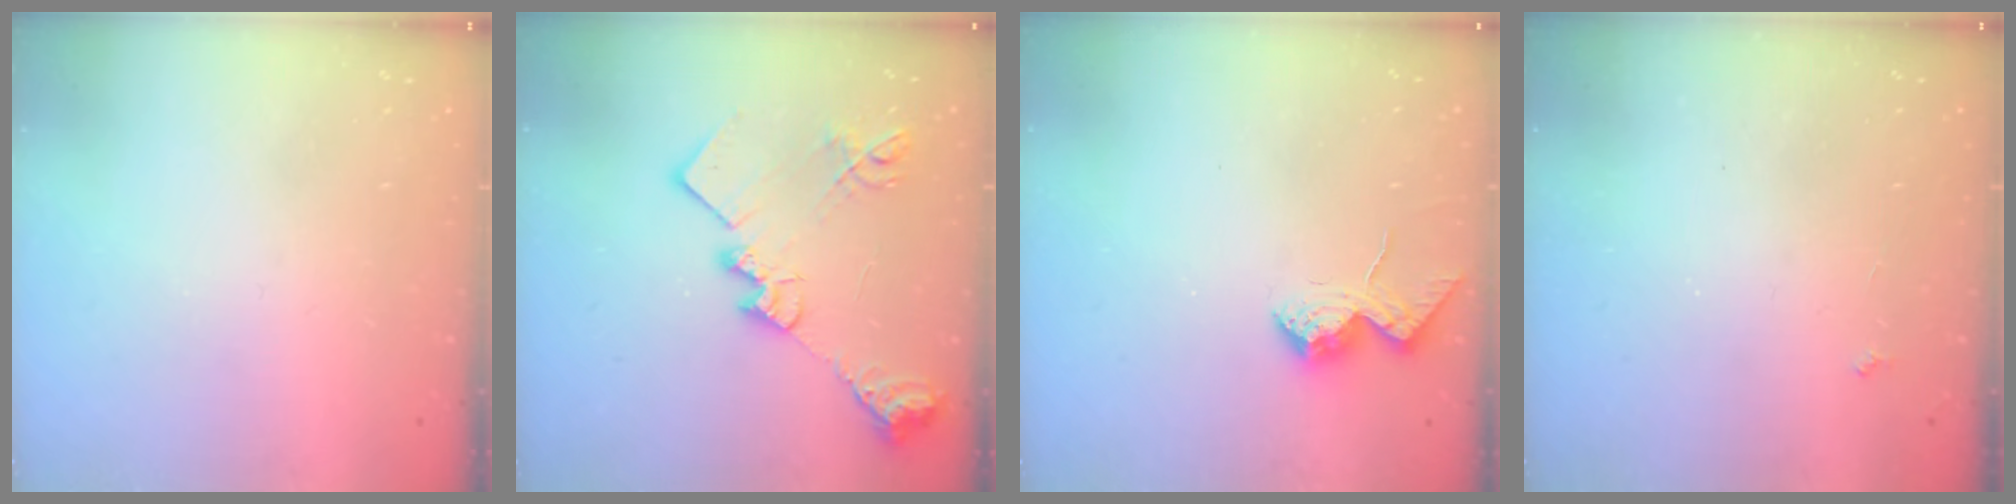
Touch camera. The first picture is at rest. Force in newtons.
{"total": 18.5, "press": 18.4, "slide": 1.3}
{"total": 10.7, "press": 10.7, "slide": 1.4}
{"total": 2.3, "press": 2.3, "slide": 0.4}